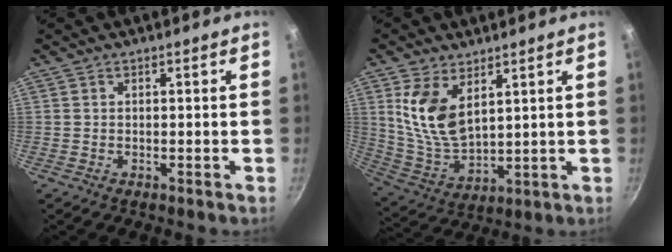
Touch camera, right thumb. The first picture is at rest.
{"total": 11.9, "force": [4.7, 6.5, 8.8], "torque": [-0.165, -0.037, 0.103]}